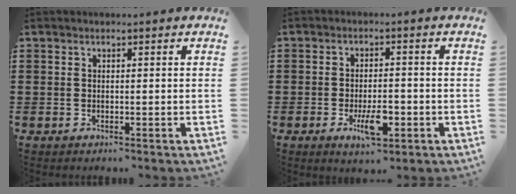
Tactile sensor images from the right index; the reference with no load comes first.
{"total": 5.6, "force": [-2.1, 2.3, 4.7], "torque": [-0.088, -0.005, -0.040]}